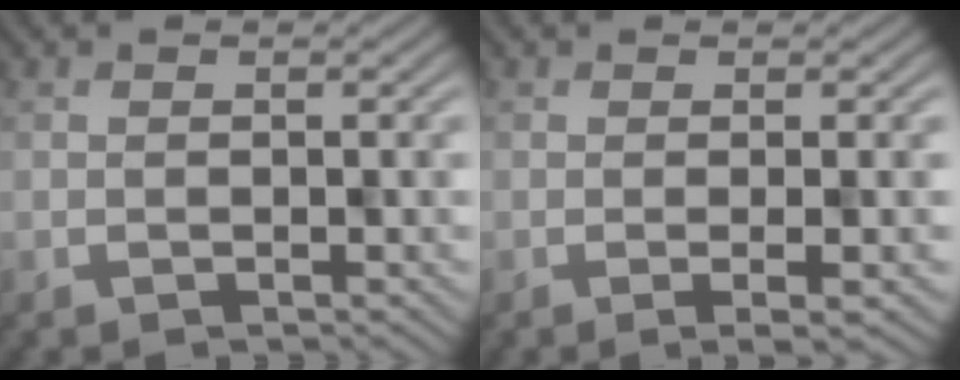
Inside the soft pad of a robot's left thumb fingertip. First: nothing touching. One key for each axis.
{"total": 3.2, "fx": -0.9, "fy": 0.5, "fz": 3.0, "tx": -0.040, "ty": 0.007, "tz": -0.015}